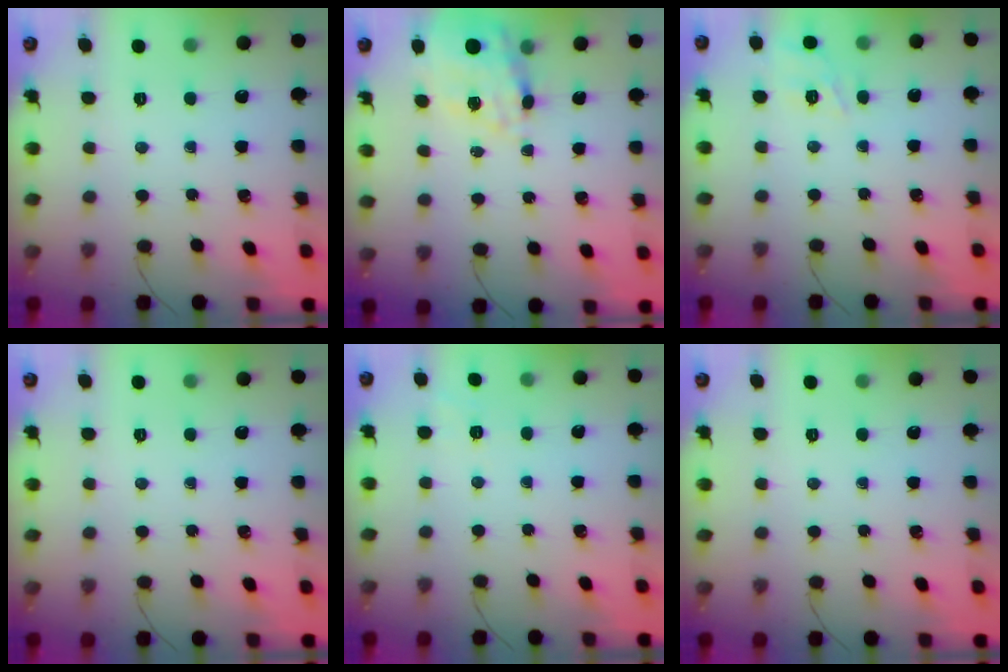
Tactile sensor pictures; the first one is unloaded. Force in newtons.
{"total": 15.6, "press": 15.2, "slide": 3.7}
{"total": 8.6, "press": 8.5, "slide": 1.6}
{"total": 0.0}
{"total": 2.3, "press": 1.5, "slide": 1.7}
{"total": 0.0}